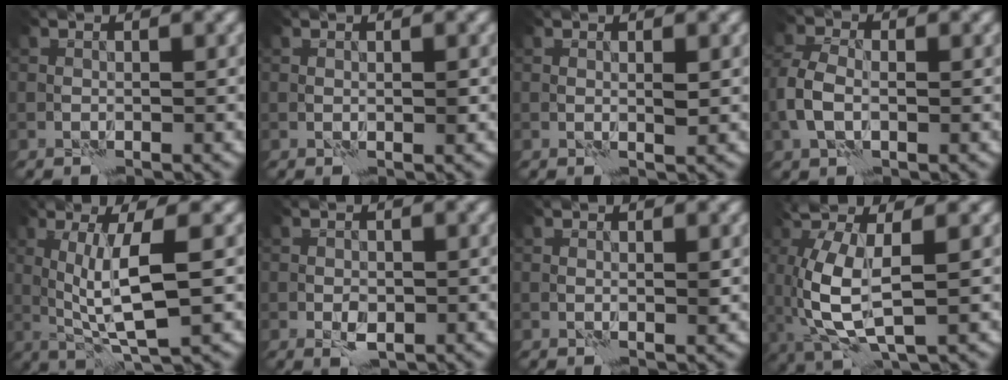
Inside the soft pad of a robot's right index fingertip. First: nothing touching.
{"total": 0.6, "force": [0.2, 0.3, 0.5], "torque": [-0.006, -0.003, 0.004]}
{"total": 0.9, "force": [0.4, 0.3, 0.8], "torque": [-0.011, -0.005, 0.008]}
{"total": 3.3, "force": [-0.5, 2.2, 2.5], "torque": [-0.062, 0.001, -0.019]}
{"total": 5.9, "force": [0.9, 1.0, 5.7], "torque": [-0.100, -0.006, 0.022]}
{"total": 1.4, "force": [-0.3, 0.9, 1.1], "torque": [-0.015, -0.004, -0.004]}
{"total": 0.7, "force": [0.3, 0.3, 0.6], "torque": [-0.006, -0.005, 0.007]}
{"total": 7.0, "force": [0.5, 2.3, 6.6], "torque": [-0.152, -0.001, 0.012]}